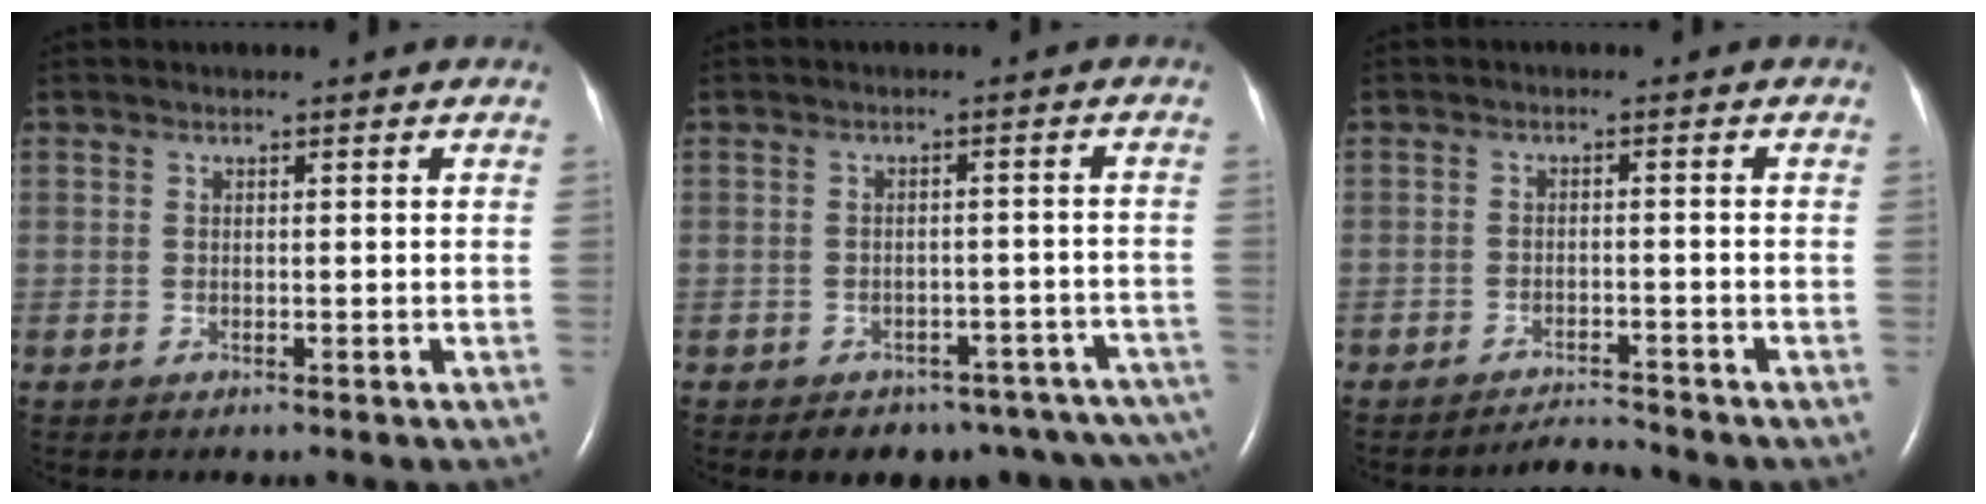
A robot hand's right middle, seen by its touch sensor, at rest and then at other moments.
{"total": 14.4, "force": [-11.3, 7.2, 5.1], "torque": [-0.051, 0.026, -0.114]}
{"total": 2.6, "force": [-2.5, -0.5, -0.3], "torque": [0.001, -0.014, -0.039]}